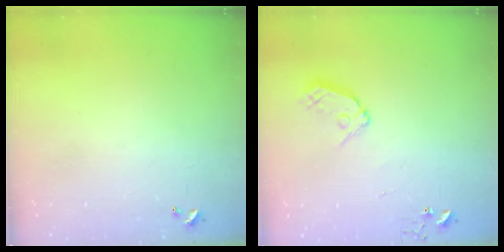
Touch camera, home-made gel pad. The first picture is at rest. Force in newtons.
{"total": 8.4, "press": 8.4, "slide": 0.8}